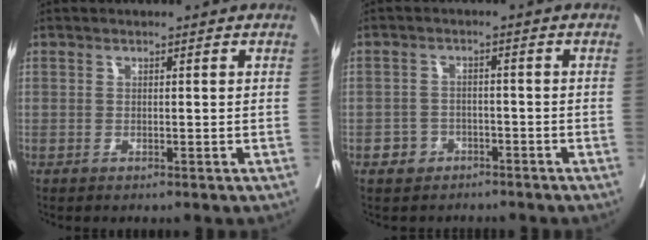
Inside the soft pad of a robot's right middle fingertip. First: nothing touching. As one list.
[{"total": 3.2, "force": [-2.0, 2.5, 0.3], "torque": [-0.014, 0.009, -0.031]}]